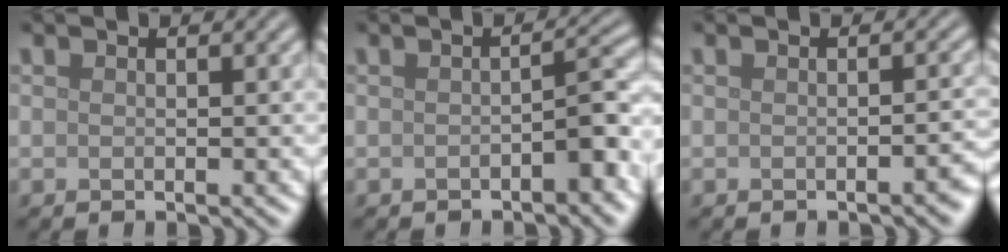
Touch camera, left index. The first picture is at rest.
{"total": 2.6, "force": [-1.2, 0.6, 2.2], "torque": [-0.034, 0.007, -0.018]}
{"total": 1.4, "force": [-0.9, 0.3, 1.0], "torque": [-0.012, 0.000, -0.011]}